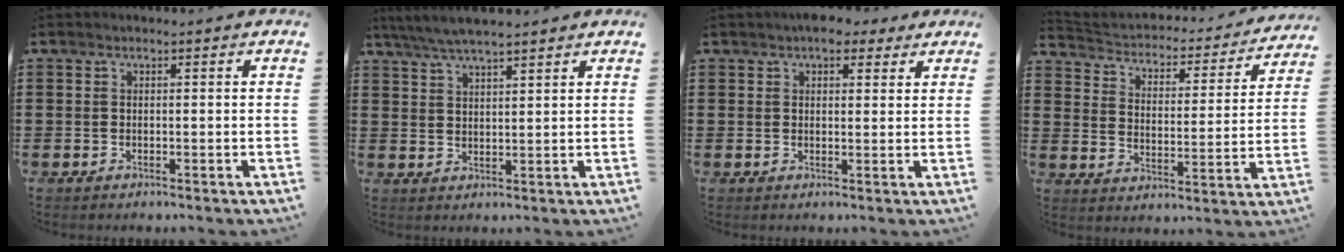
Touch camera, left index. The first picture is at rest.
{"total": 4.3, "force": [3.8, 0.2, 2.1], "torque": [-0.051, -0.008, 0.068]}
{"total": 4.0, "force": [3.1, 1.9, 1.7], "torque": [-0.026, 0.001, 0.054]}
{"total": 2.2, "force": [2.1, 0.6, 0.3], "torque": [-0.026, -0.026, 0.024]}